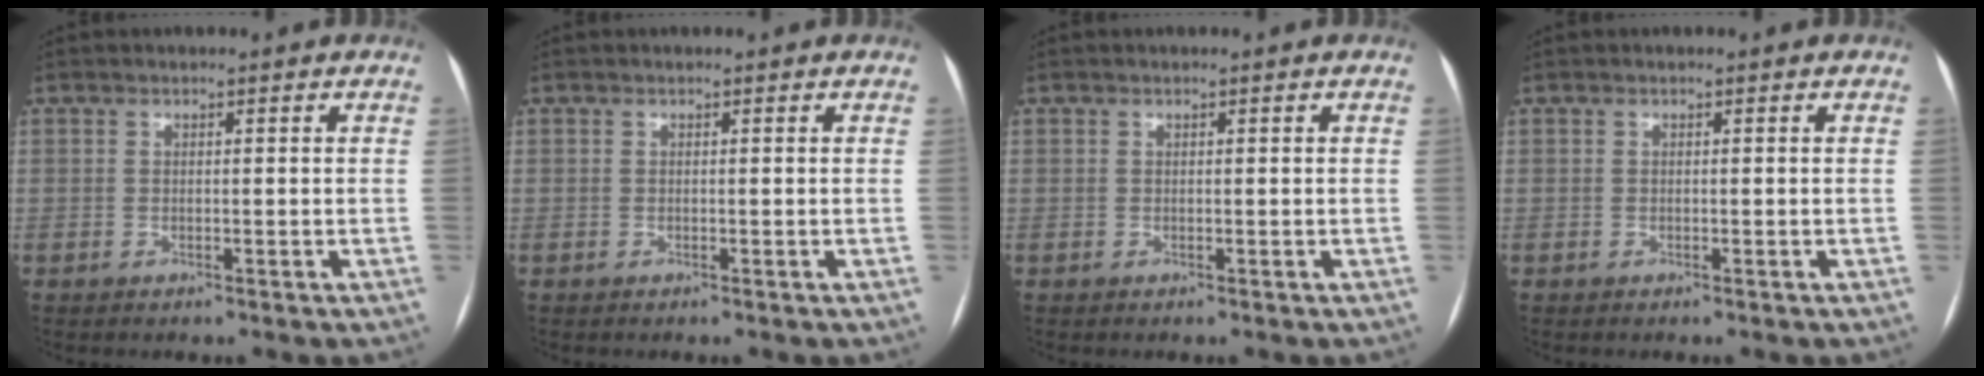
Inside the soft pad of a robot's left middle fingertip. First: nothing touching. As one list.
[{"total": 0.0}, {"total": 0.0}, {"total": 0.0}]